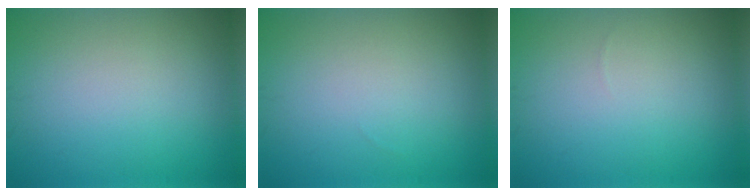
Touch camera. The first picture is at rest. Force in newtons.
{"total": 0.0}
{"total": 0.0}